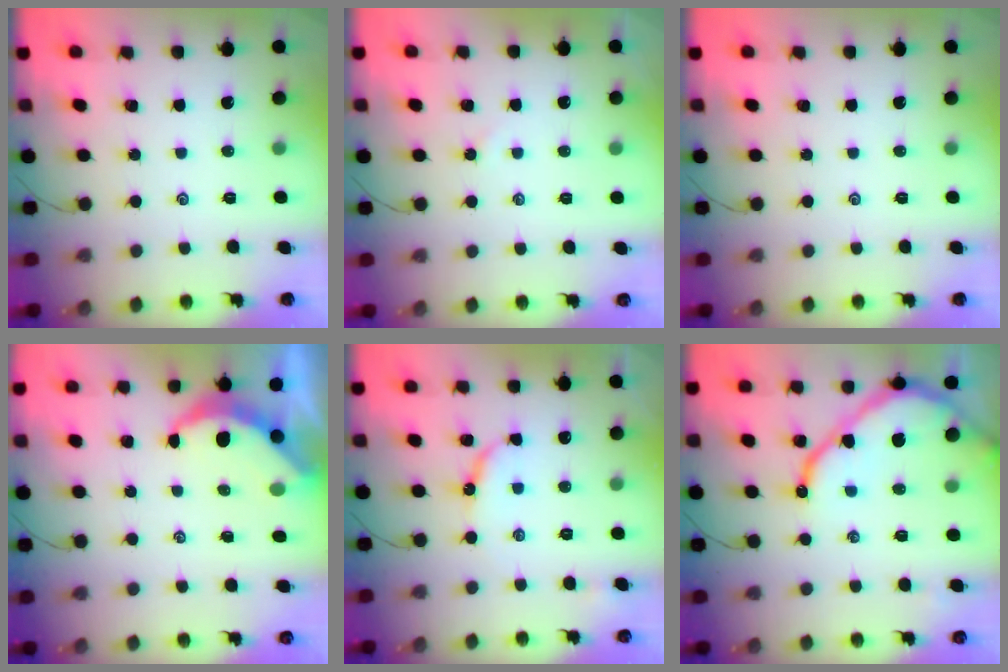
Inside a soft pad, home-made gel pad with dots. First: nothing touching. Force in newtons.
{"total": 1.7, "press": 1.7, "slide": 0.3}
{"total": 0.0}
{"total": 6.5, "press": 6.5, "slide": 0.5}
{"total": 7.1, "press": 7.1, "slide": 0.7}
{"total": 11.9, "press": 11.8, "slide": 1.2}